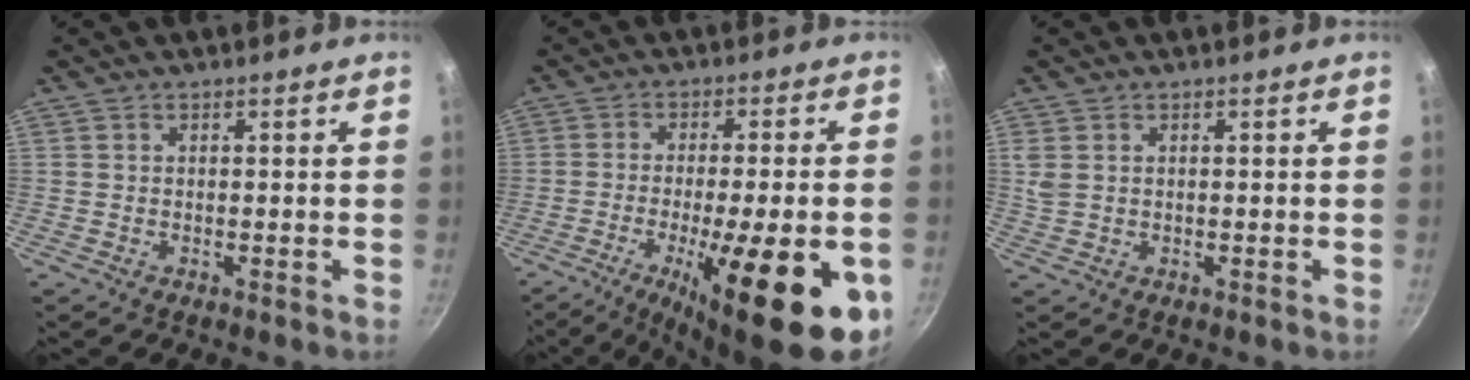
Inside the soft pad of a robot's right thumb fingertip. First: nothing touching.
{"total": 21.7, "force": [-8.0, 5.9, 19.3], "torque": [-0.267, 0.000, -0.114]}
{"total": 2.4, "force": [0.8, 1.8, 1.5], "torque": [-0.027, 0.001, 0.020]}